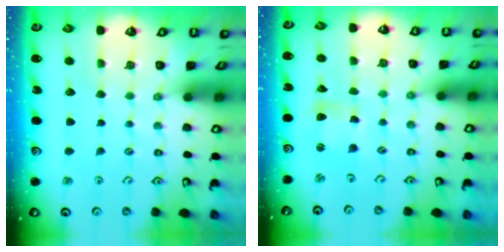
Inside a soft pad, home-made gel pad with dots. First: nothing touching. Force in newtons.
{"total": 2.6, "press": 2.5, "slide": 0.3}